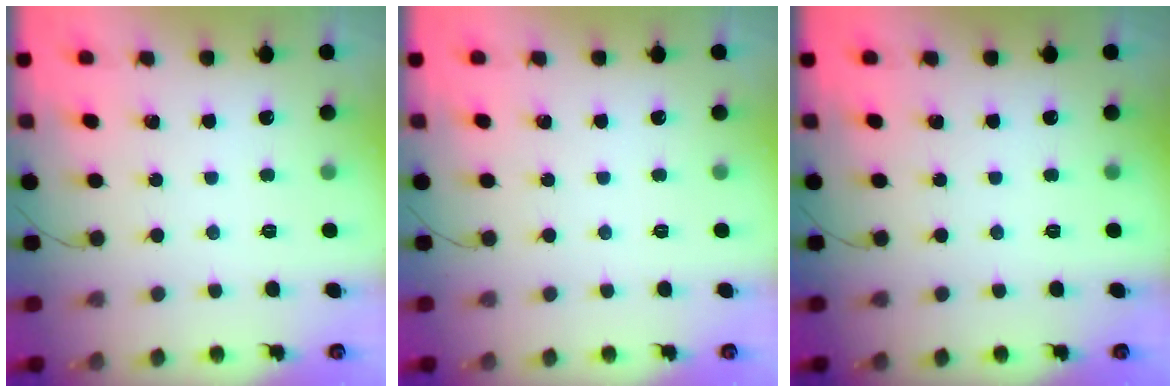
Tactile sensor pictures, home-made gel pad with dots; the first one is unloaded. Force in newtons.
{"total": 0.0}
{"total": 0.0}